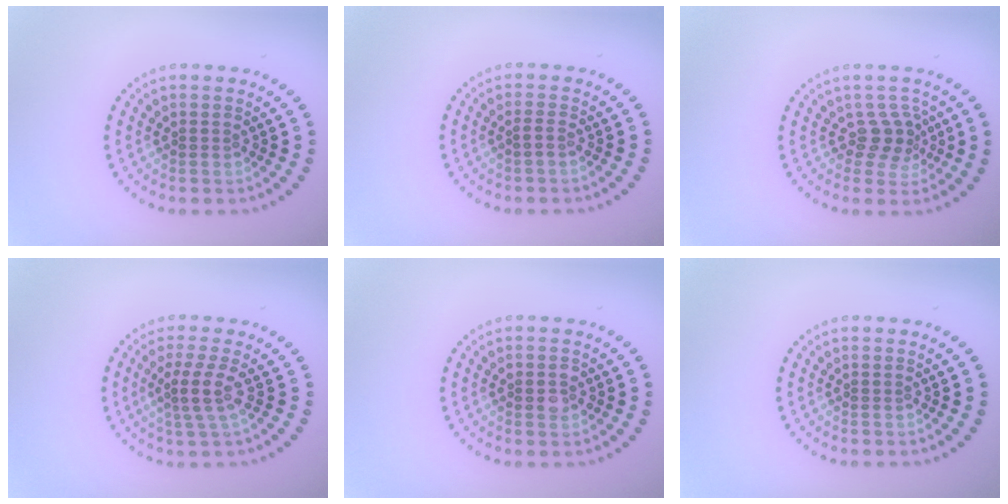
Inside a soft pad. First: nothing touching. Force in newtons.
{"total": 0.6, "press": 0.3, "slide": 0.6}
{"total": 2.3, "press": 1.7, "slide": 1.6}
{"total": 2.7, "press": 1.9, "slide": 1.8}
{"total": 1.5, "press": 1.4, "slide": 0.2}
{"total": 0.0}